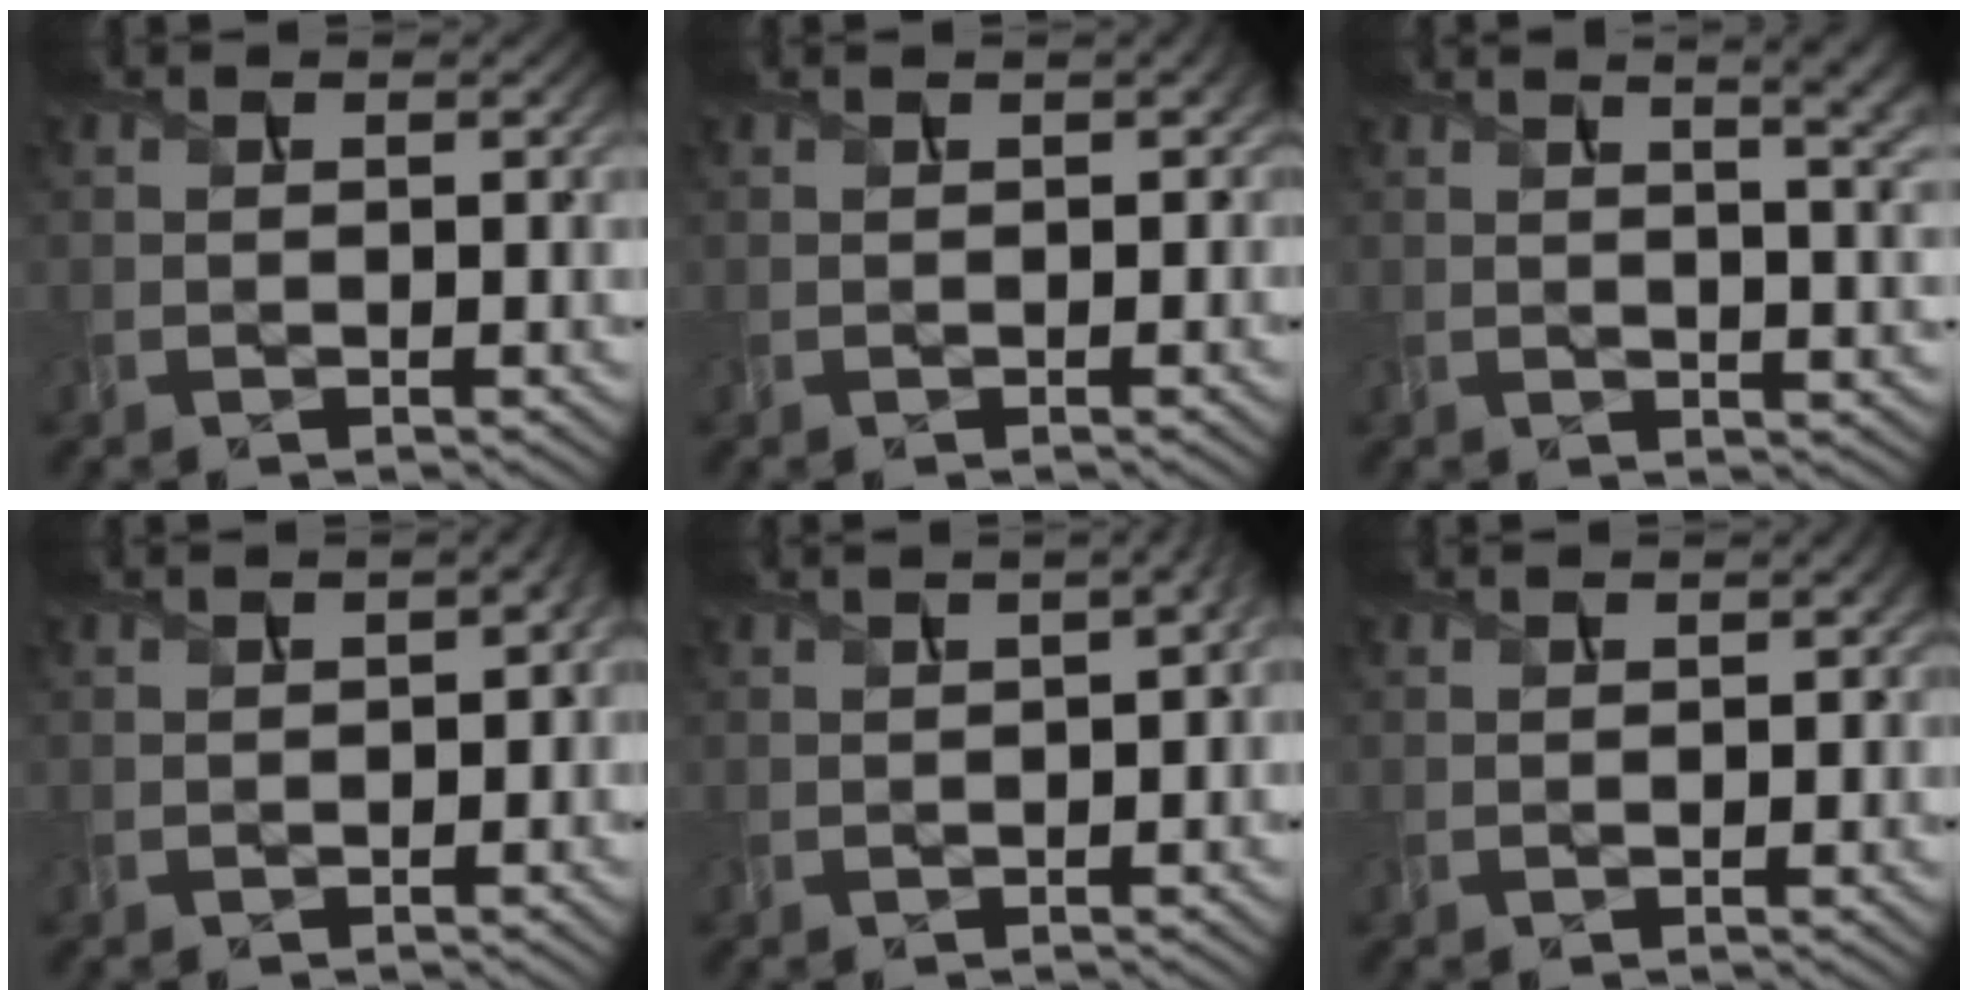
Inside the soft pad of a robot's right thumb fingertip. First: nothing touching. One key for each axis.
{"total": 1.6, "fx": 0.5, "fy": 0.9, "fz": 1.2, "tx": -0.021, "ty": 0.001, "tz": 0.008}
{"total": 9.2, "fx": 4.0, "fy": 3.3, "fz": 7.6, "tx": -0.090, "ty": 0.034, "tz": 0.042}
{"total": 3.0, "fx": -0.5, "fy": 1.7, "fz": 2.3, "tx": -0.035, "ty": -0.007, "tz": -0.001}
{"total": 4.7, "fx": 0.7, "fy": 2.0, "fz": 4.2, "tx": -0.050, "ty": 0.017, "tz": 0.004}
{"total": 0.9, "fx": 0.2, "fy": 0.5, "fz": 0.8, "tx": -0.014, "ty": 0.000, "tz": 0.006}